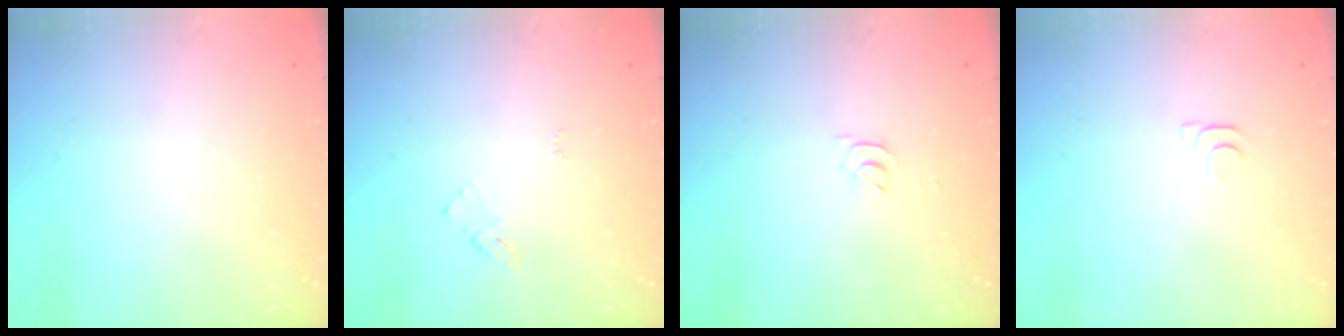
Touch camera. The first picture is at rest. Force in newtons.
{"total": 4.3, "press": 4.3, "slide": 0.5}
{"total": 2.9, "press": 2.9, "slide": 0.5}
{"total": 7.2, "press": 7.1, "slide": 0.8}